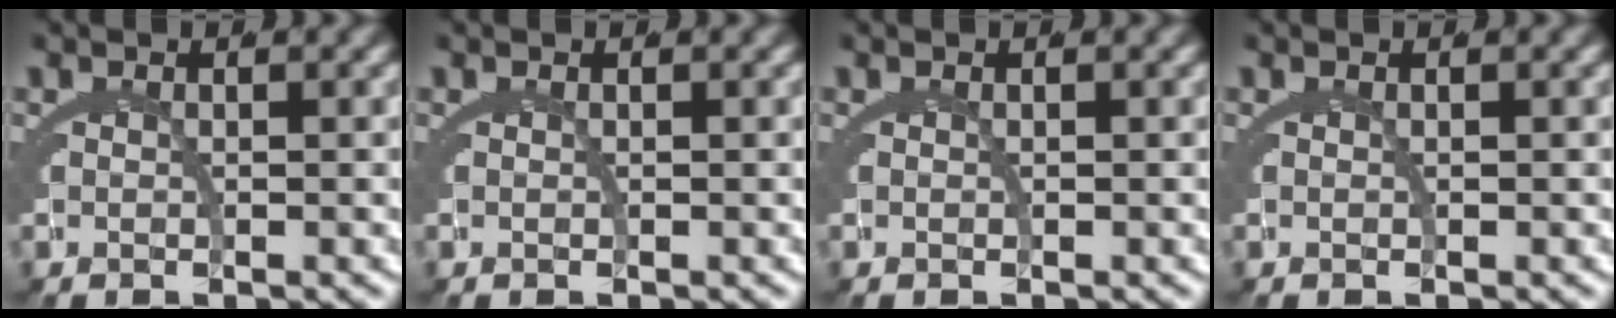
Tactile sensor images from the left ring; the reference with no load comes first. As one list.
[{"total": 0.0}, {"total": 0.0}, {"total": 0.0}]